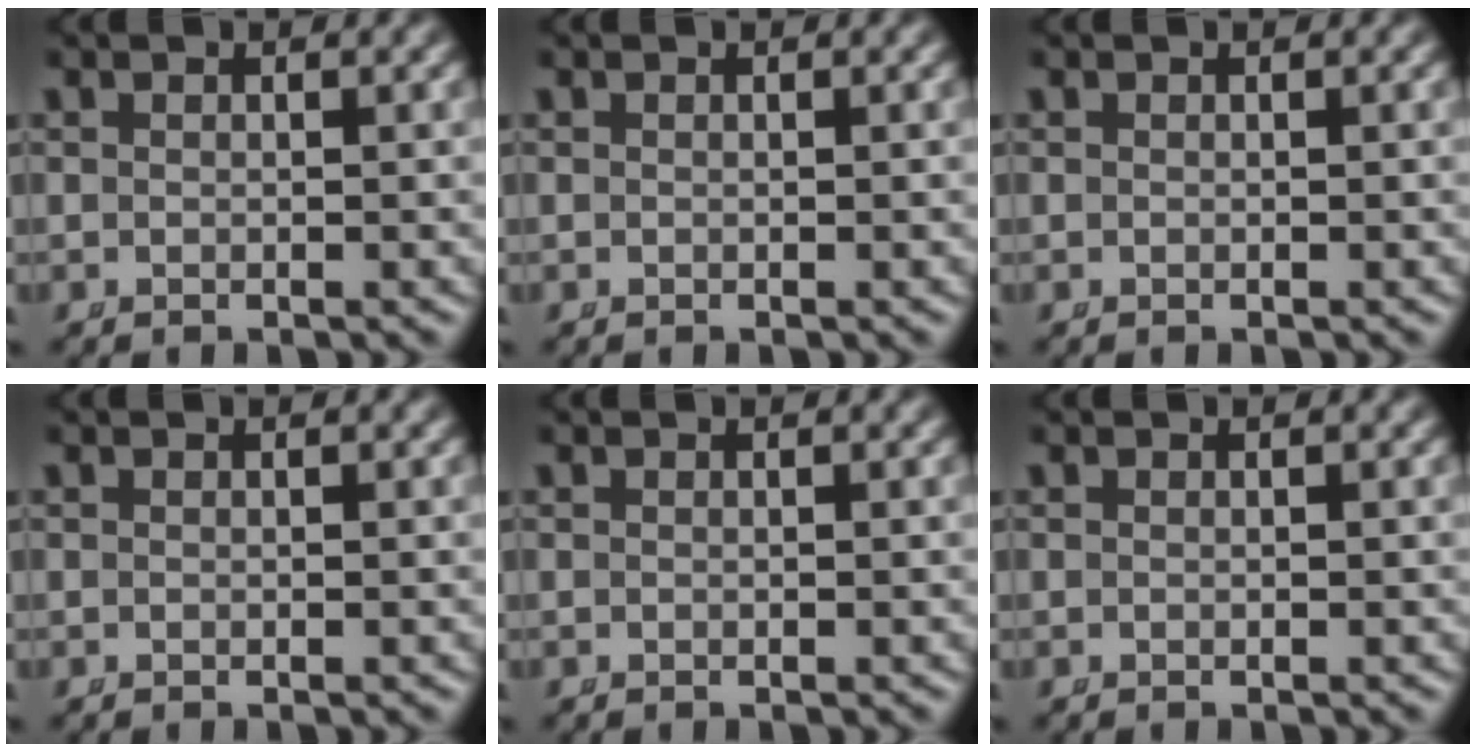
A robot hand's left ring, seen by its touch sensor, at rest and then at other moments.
{"total": 0.0}
{"total": 0.0}
{"total": 0.0}
{"total": 0.0}
{"total": 0.0}